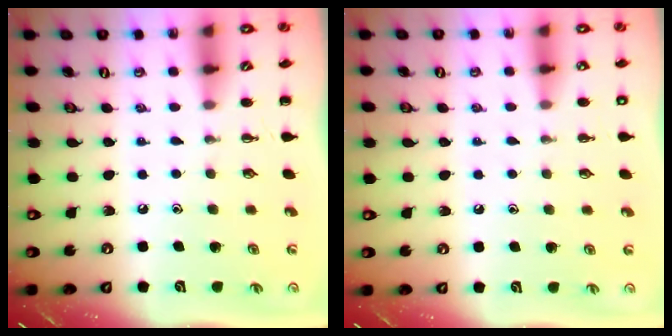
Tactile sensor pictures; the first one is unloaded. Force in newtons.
{"total": 1.8, "press": 1.8, "slide": 0.3}